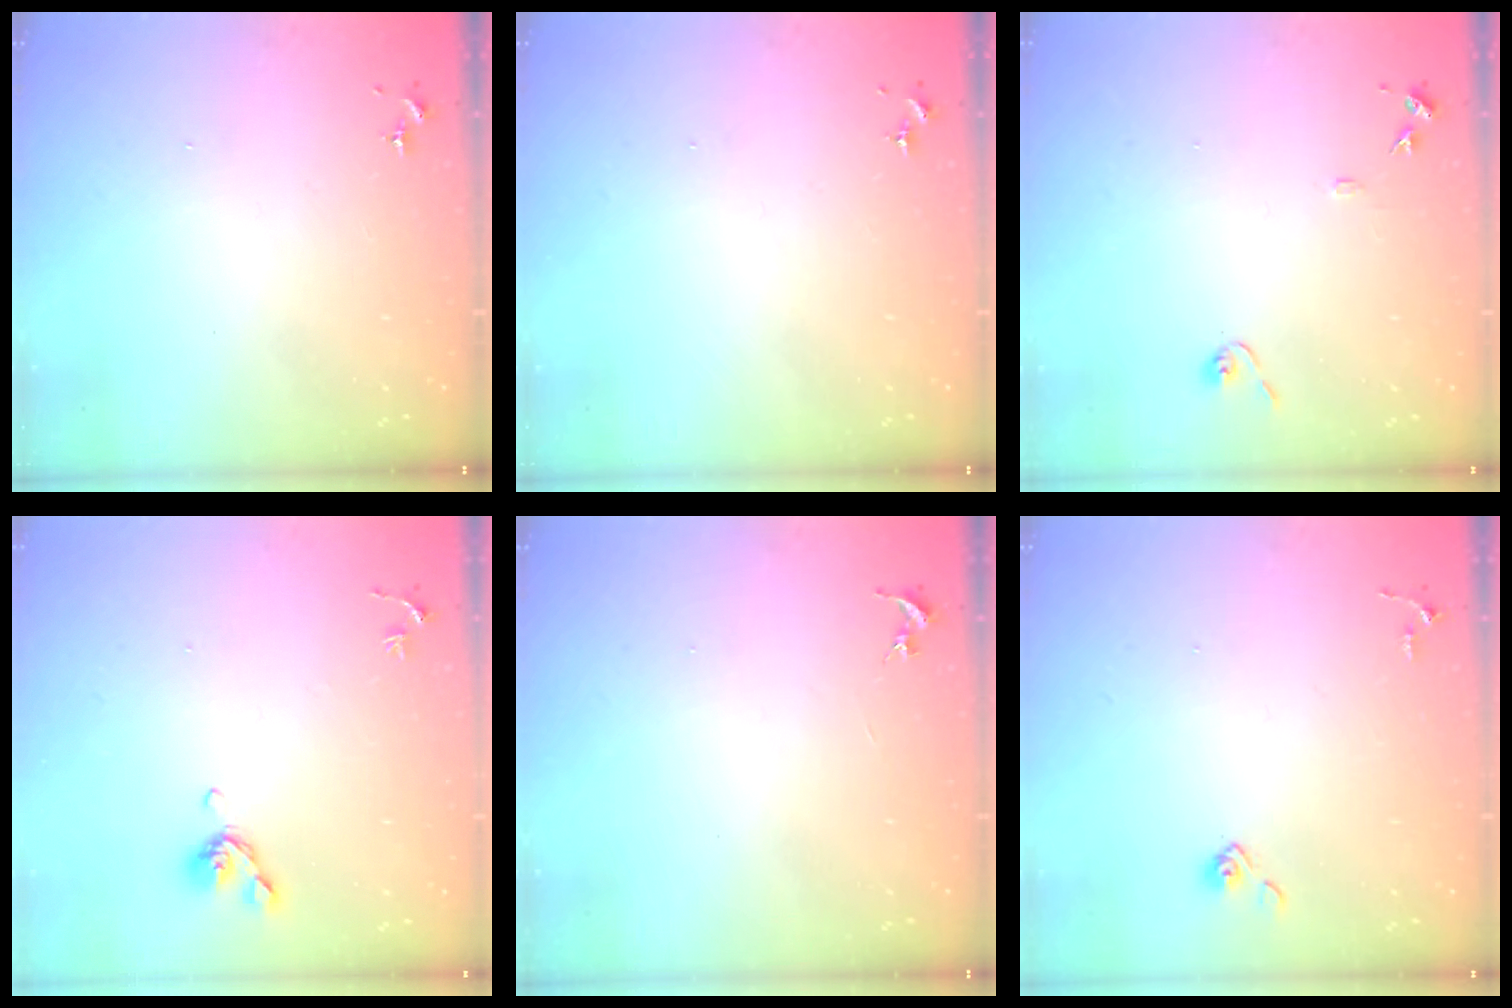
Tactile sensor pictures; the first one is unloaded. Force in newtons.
{"total": 0.0}
{"total": 7.9, "press": 7.9, "slide": 0.8}
{"total": 7.2, "press": 7.1, "slide": 1.2}
{"total": 0.0}
{"total": 4.0, "press": 4.0, "slide": 0.4}